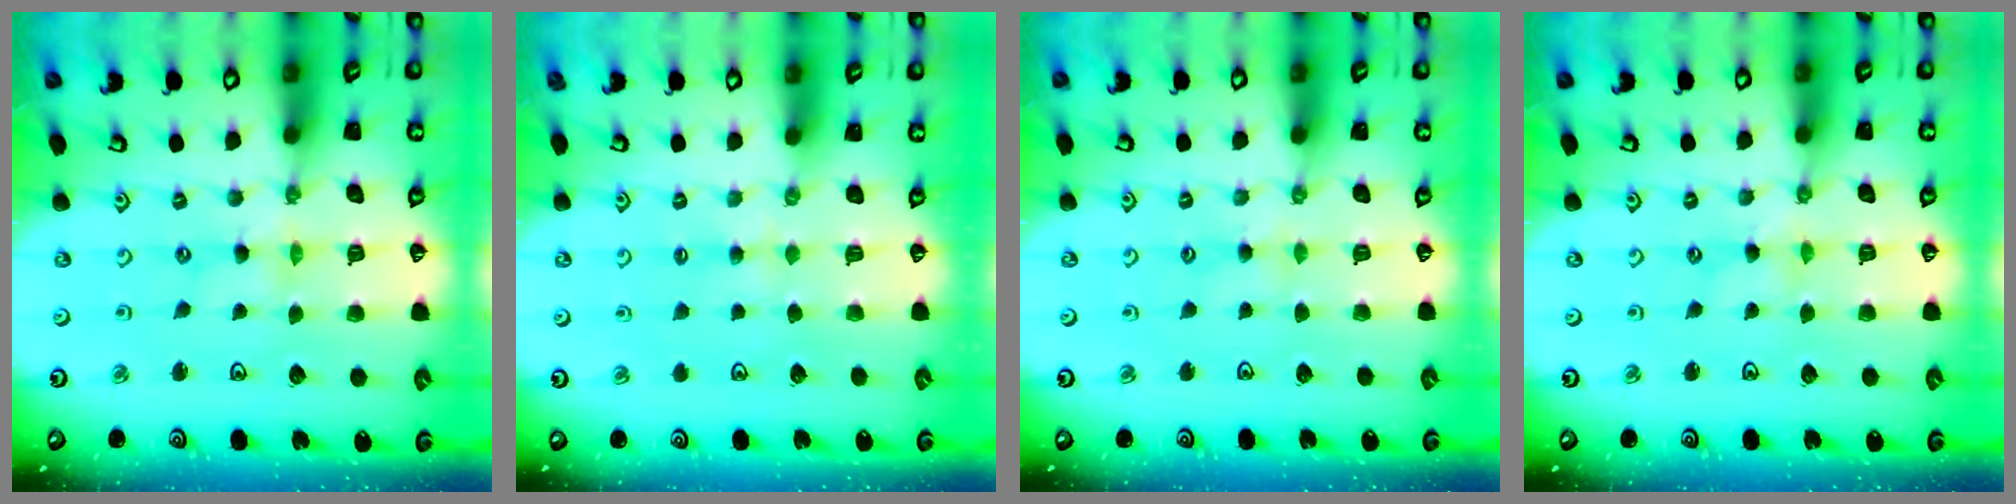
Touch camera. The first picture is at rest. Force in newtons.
{"total": 2.7, "press": 2.7, "slide": 0.6}
{"total": 2.0, "press": 2.0, "slide": 0.3}
{"total": 0.0}